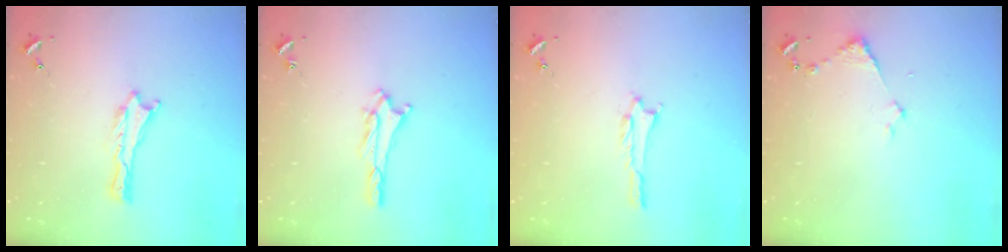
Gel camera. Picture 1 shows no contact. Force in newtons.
{"total": 2.4, "press": 2.4, "slide": 0.4}
{"total": 1.0, "press": 1.0, "slide": 0.2}
{"total": 2.9, "press": 2.9, "slide": 0.3}